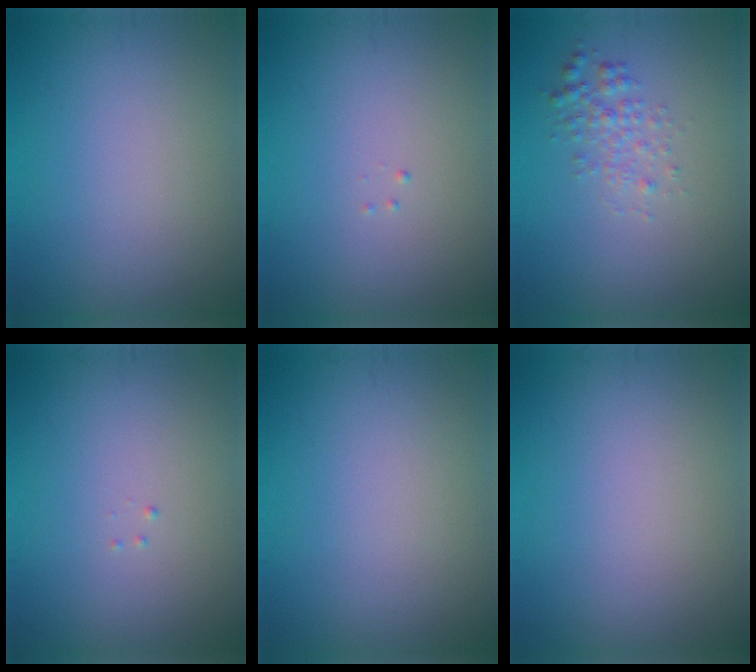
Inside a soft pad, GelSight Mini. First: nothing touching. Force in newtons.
{"total": 0.0}
{"total": 1.8, "press": 1.8, "slide": 0.0}
{"total": 0.0}
{"total": 0.0}
{"total": 0.0}